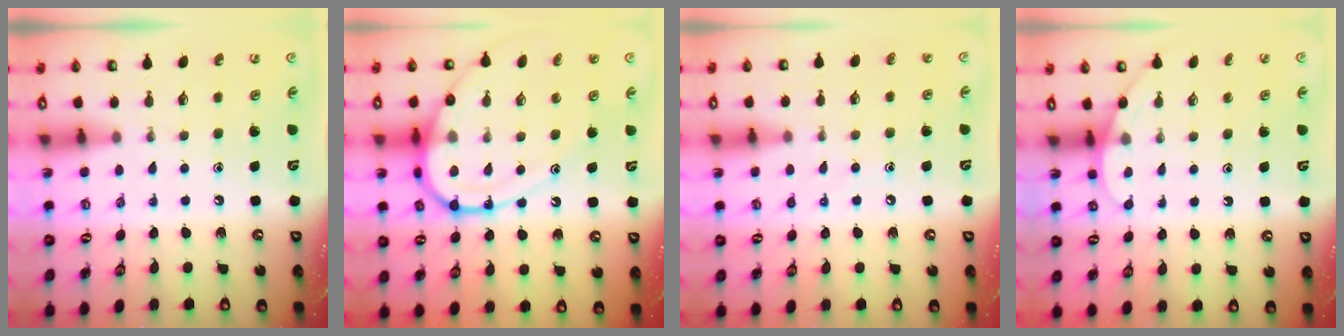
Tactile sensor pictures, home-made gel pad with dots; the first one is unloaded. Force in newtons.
{"total": 14.9, "press": 14.8, "slide": 1.2}
{"total": 5.7, "press": 5.7, "slide": 0.7}
{"total": 3.2, "press": 3.1, "slide": 0.3}